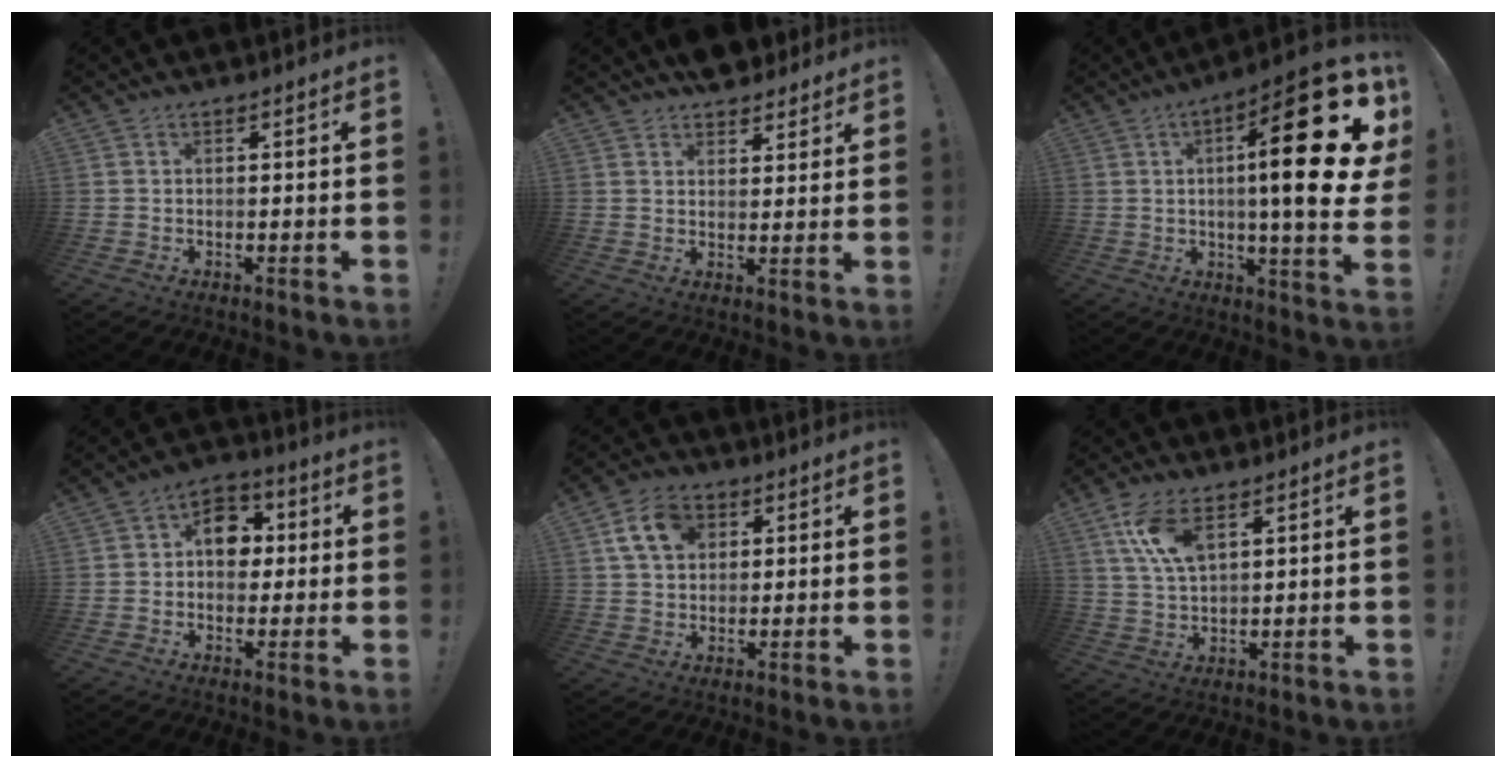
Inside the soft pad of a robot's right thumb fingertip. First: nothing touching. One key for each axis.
{"total": 6.3, "fx": 5.3, "fy": 3.1, "fz": 1.3, "tx": -0.007, "ty": -0.034, "tz": 0.098}
{"total": 27.1, "fx": 4.3, "fy": 6.1, "fz": 26.0, "tx": -0.380, "ty": -0.029, "tz": 0.064}
{"total": 10.5, "fx": 1.0, "fy": 8.3, "fz": 6.3, "tx": -0.082, "ty": 0.015, "tz": 0.021}
{"total": 10.5, "fx": 4.2, "fy": 7.6, "fz": 5.9, "tx": -0.096, "ty": 0.002, "tz": 0.082}
{"total": 9.6, "fx": 5.0, "fy": 4.4, "fz": 7.0, "tx": -0.140, "ty": -0.019, "tz": 0.089}